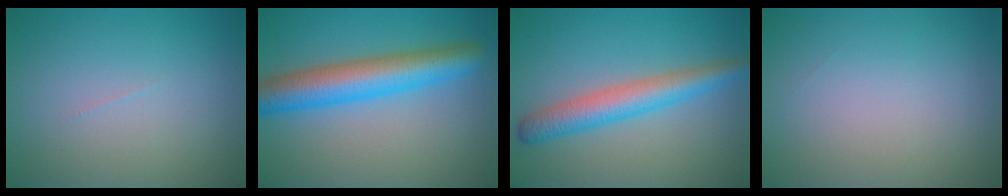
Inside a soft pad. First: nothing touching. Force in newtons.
{"total": 7.0, "press": 7.0, "slide": 0.2}
{"total": 4.4, "press": 4.4, "slide": 0.1}
{"total": 0.0}